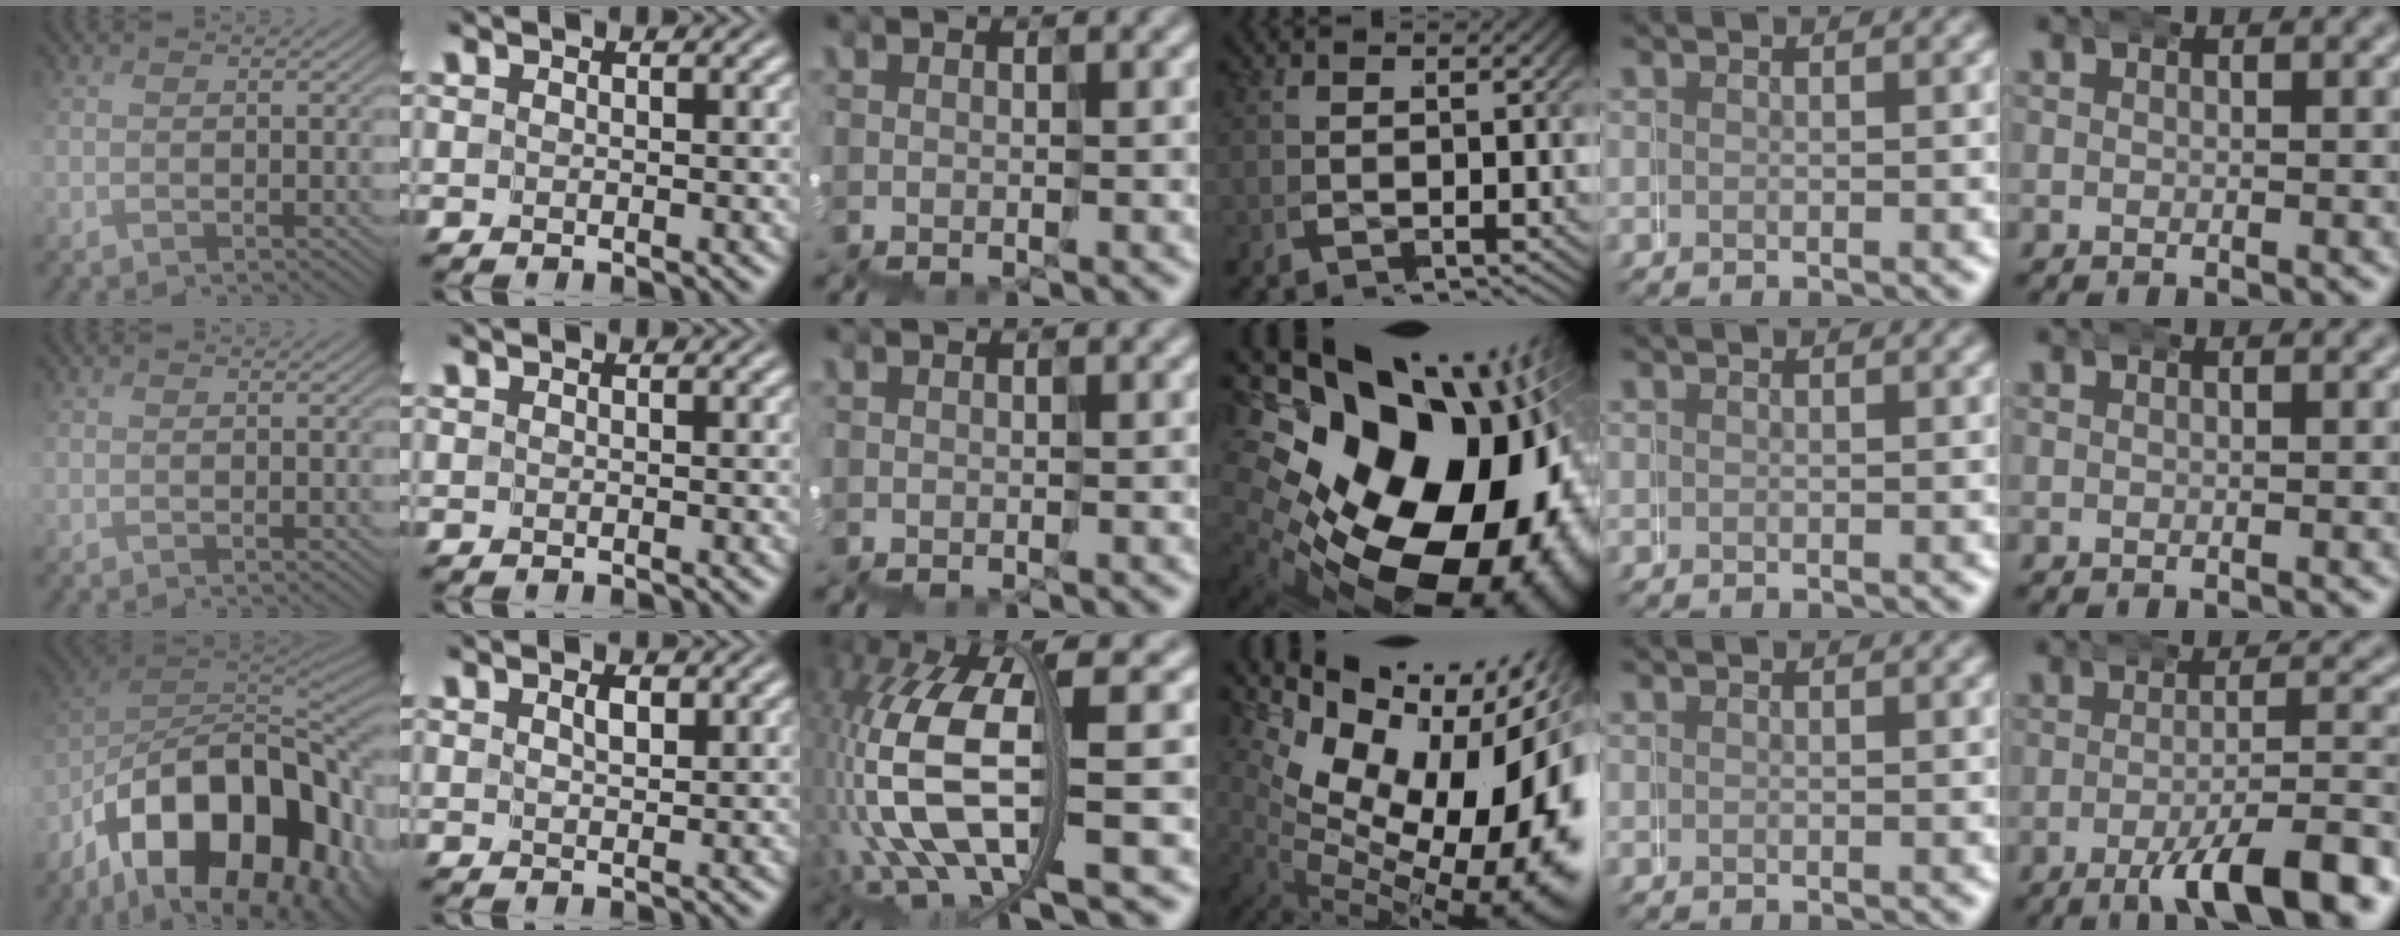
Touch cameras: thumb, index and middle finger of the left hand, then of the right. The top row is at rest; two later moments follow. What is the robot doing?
{"motion": "wrap", "object": "duck tape"}